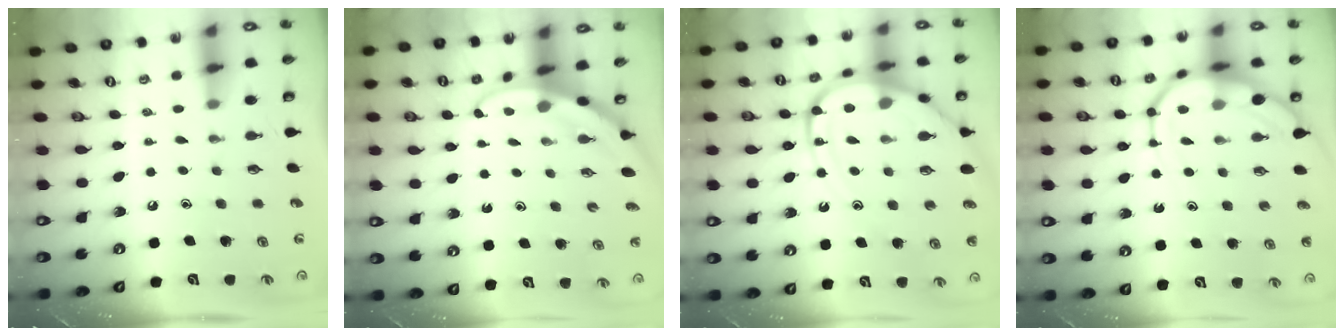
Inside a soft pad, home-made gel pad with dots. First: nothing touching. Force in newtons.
{"total": 3.2, "press": 3.2, "slide": 0.2}
{"total": 16.5, "press": 16.4, "slide": 1.5}
{"total": 10.4, "press": 10.3, "slide": 1.0}